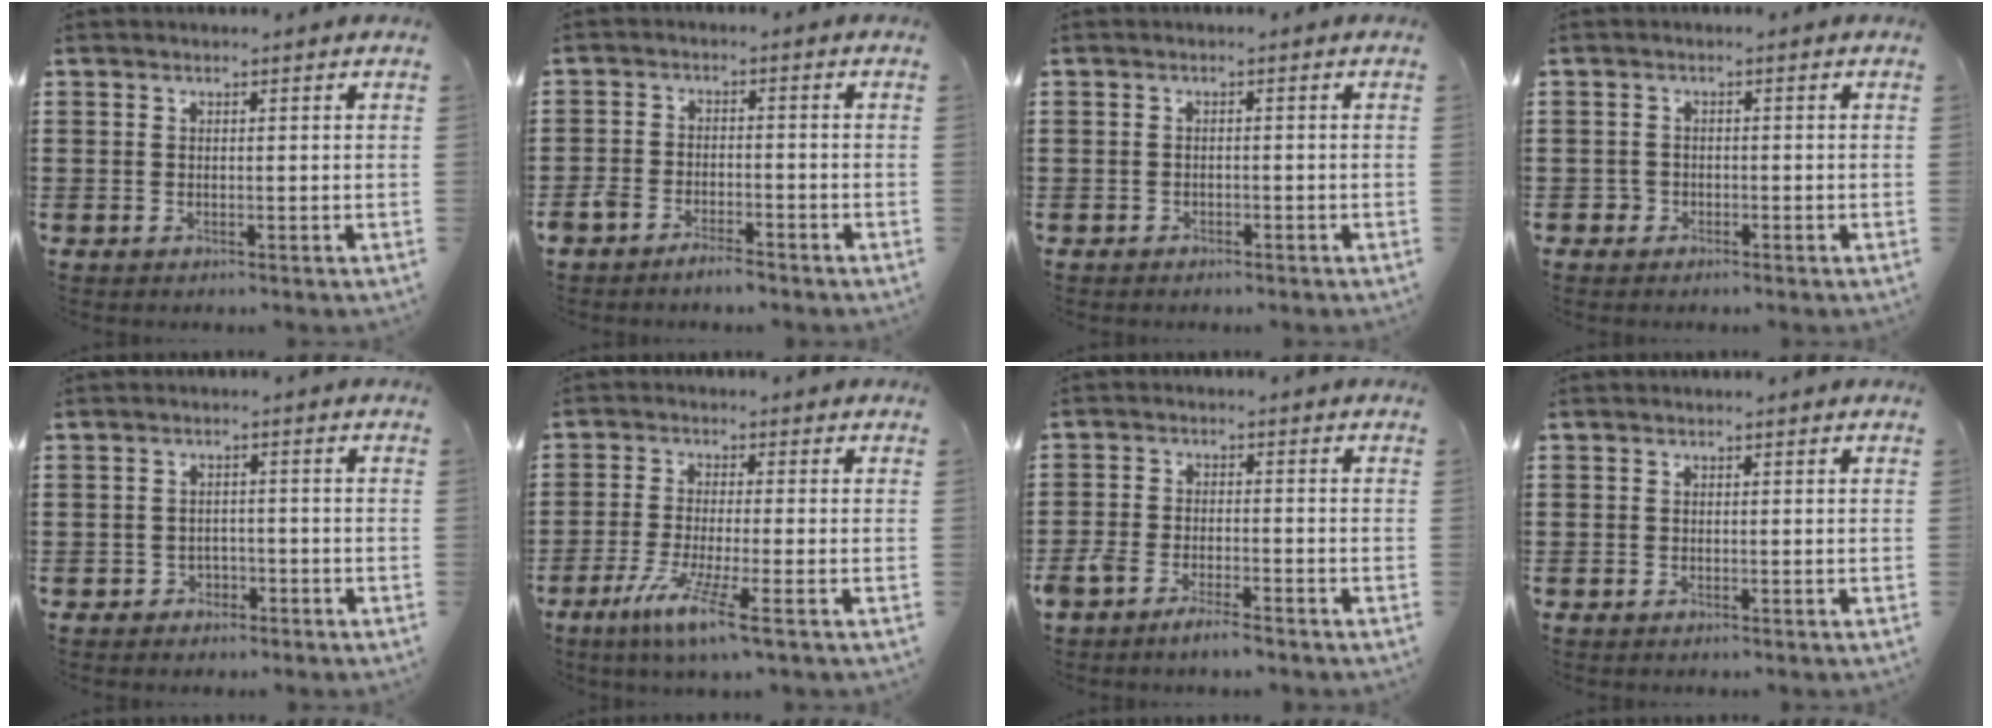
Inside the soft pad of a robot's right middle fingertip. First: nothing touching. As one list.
[{"total": 3.4, "force": [-3.2, 0.9, 0.9], "torque": [-0.032, 0.002, -0.068]}, {"total": 0.9, "force": [-0.8, 0.5, 0.0], "torque": [-0.004, 0.002, -0.019]}, {"total": 1.2, "force": [-0.8, 0.9, 0.1], "torque": [-0.004, 0.004, -0.019]}, {"total": 1.8, "force": [-1.4, 1.0, 0.0], "torque": [-0.008, 0.001, -0.034]}, {"total": 6.7, "force": [-4.1, -0.1, 5.3], "torque": [-0.111, -0.018, -0.077]}, {"total": 3.7, "force": [-3.2, 0.7, 1.6], "torque": [-0.049, -0.001, -0.070]}, {"total": 0.0}]